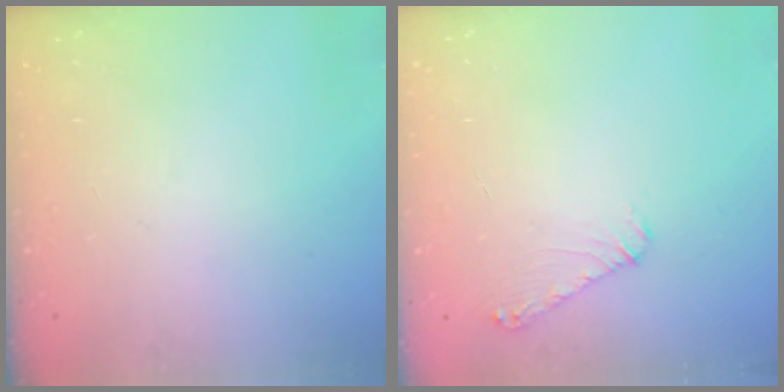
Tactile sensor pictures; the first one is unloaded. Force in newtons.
{"total": 6.4, "press": 6.4, "slide": 0.7}